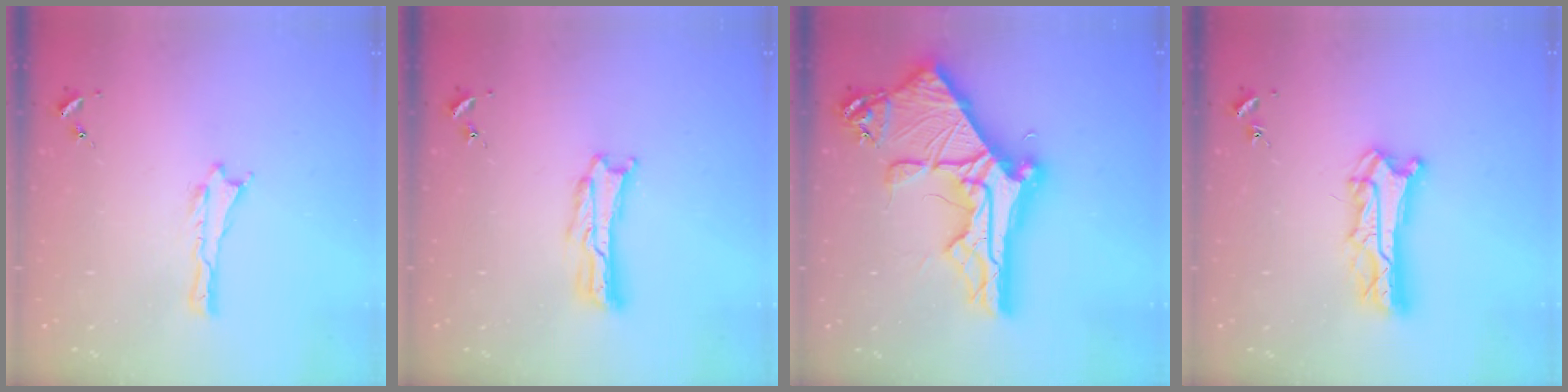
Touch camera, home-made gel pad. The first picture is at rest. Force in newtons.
{"total": 2.8, "press": 2.7, "slide": 0.4}
{"total": 16.9, "press": 16.8, "slide": 1.7}
{"total": 8.4, "press": 8.3, "slide": 0.8}